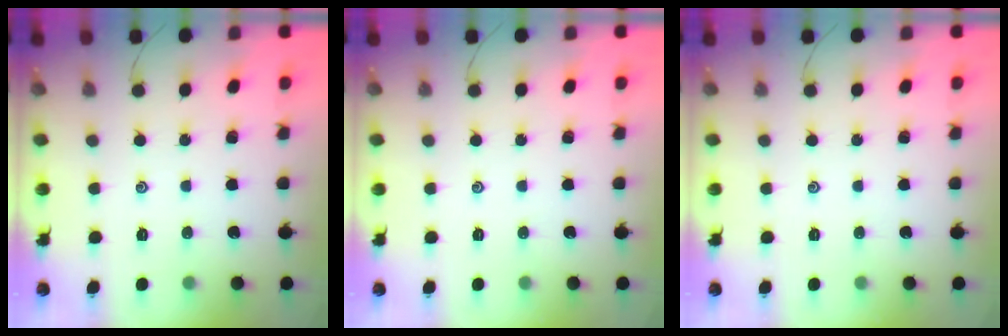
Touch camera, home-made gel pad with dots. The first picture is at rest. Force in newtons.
{"total": 0.0}
{"total": 0.0}